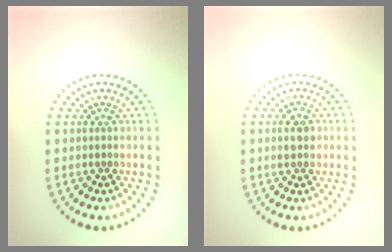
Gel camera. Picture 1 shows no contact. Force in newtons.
{"total": 2.4, "press": 2.4, "slide": 0.2}